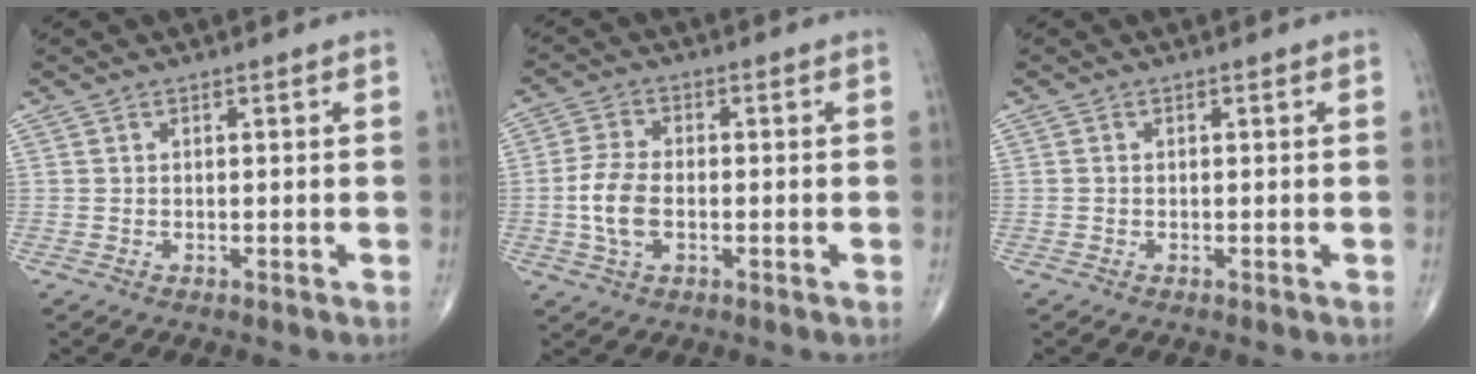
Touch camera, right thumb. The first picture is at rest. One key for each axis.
{"total": 6.9, "fx": -1.2, "fy": 3.9, "fz": 5.5, "tx": -0.118, "ty": 0.009, "tz": -0.025}
{"total": 0.0}